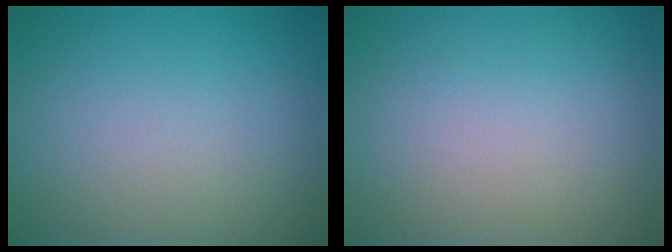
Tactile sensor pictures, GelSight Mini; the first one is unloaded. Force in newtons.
{"total": 0.0}